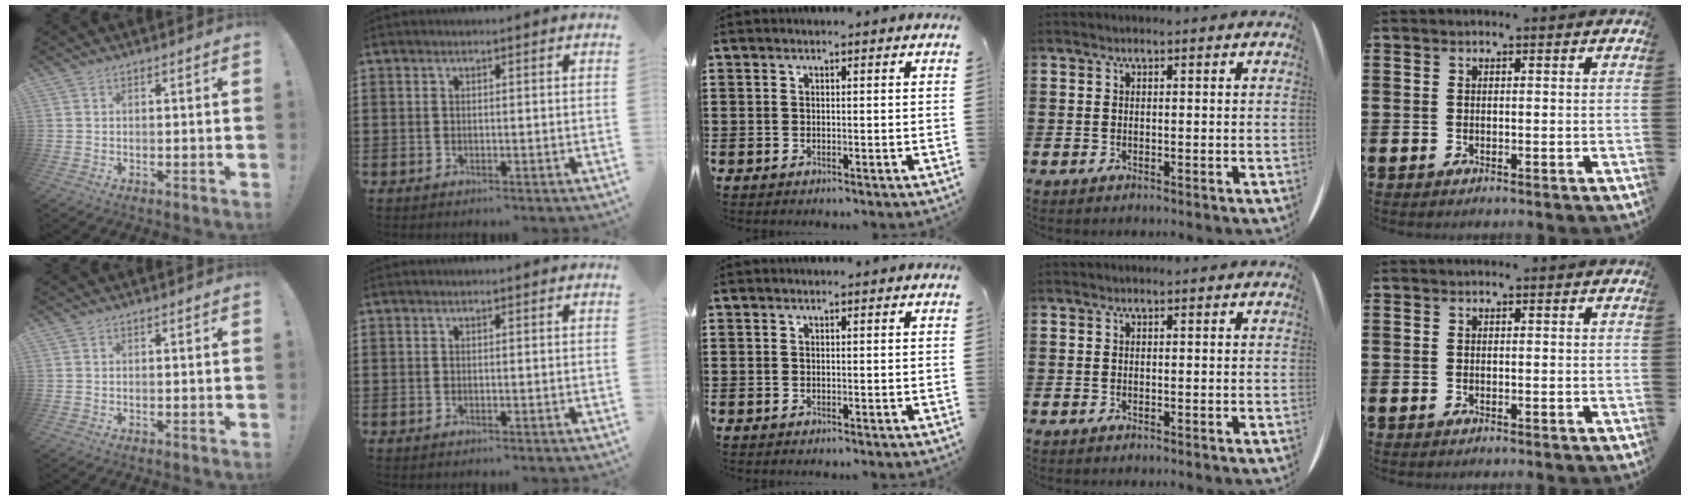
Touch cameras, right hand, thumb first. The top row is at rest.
{}